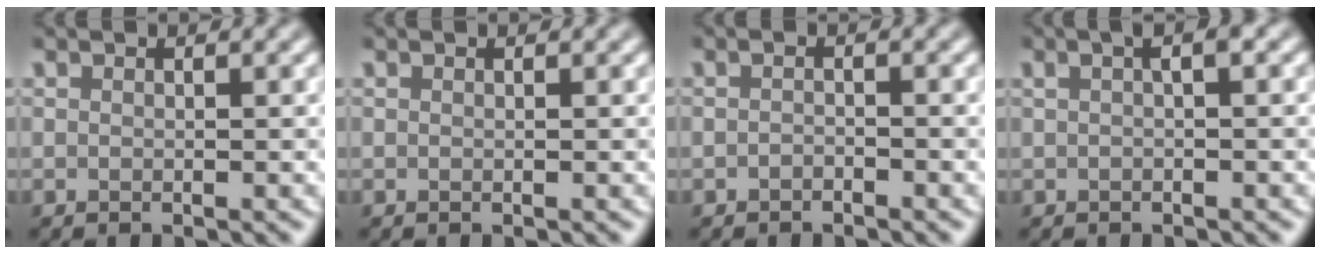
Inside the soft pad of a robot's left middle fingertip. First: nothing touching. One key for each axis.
{"total": 0.0}
{"total": 0.6, "fx": -0.6, "fy": 0.2, "fz": 0.2, "tx": -0.005, "ty": 0.000, "tz": -0.011}
{"total": 1.8, "fx": 0.5, "fy": 0.3, "fz": 1.7, "tx": -0.027, "ty": 0.015, "tz": 0.006}